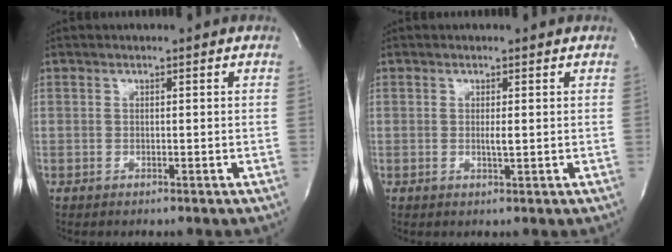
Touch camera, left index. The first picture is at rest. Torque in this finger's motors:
{"motor_torque": [0.14, 0.04, 0.03, 0.00]}